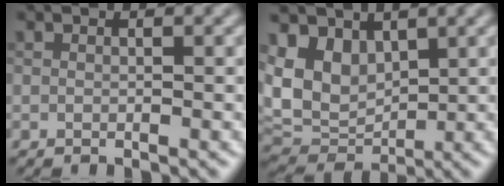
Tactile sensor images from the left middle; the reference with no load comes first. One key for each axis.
{"total": 7.1, "fx": 2.2, "fy": 5.2, "fz": 4.2, "tx": -0.099, "ty": -0.007, "tz": 0.040}